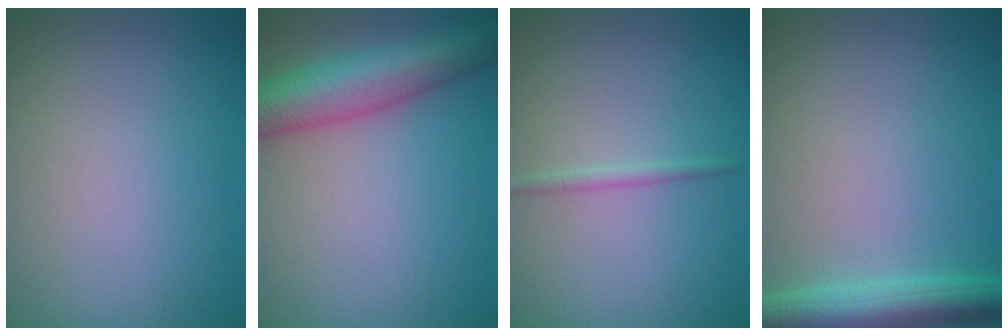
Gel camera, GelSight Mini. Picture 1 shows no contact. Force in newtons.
{"total": 7.9, "press": 7.9, "slide": 0.3}
{"total": 1.0, "press": 1.0, "slide": 0.0}
{"total": 5.0, "press": 5.0, "slide": 0.2}